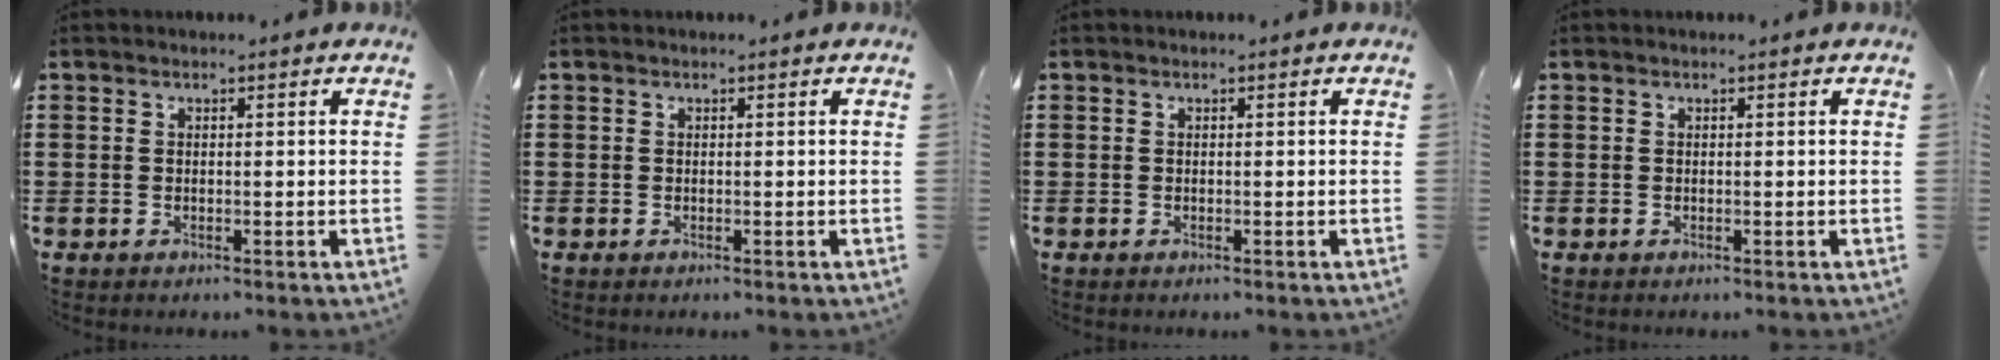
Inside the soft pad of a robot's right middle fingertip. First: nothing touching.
{"total": 0.0}
{"total": 0.0}
{"total": 0.0}